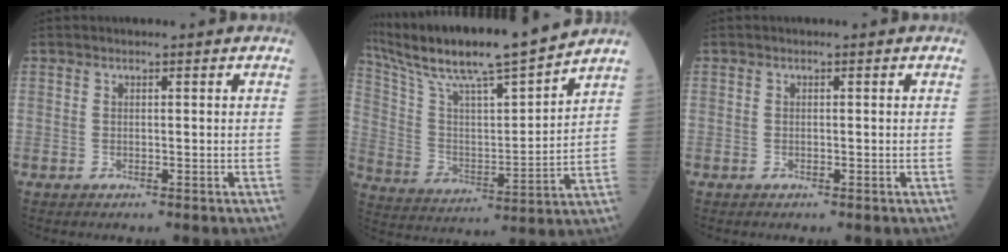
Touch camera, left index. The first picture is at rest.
{"total": 20.3, "force": [17.5, 0.4, 10.2], "torque": [-0.189, 0.008, 0.301]}
{"total": 0.0}